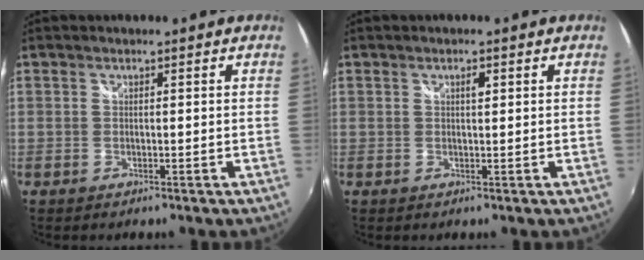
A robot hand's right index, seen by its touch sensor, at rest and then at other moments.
{"total": 1.1, "force": [0.5, 0.4, 0.9], "torque": [-0.014, 0.003, 0.007]}